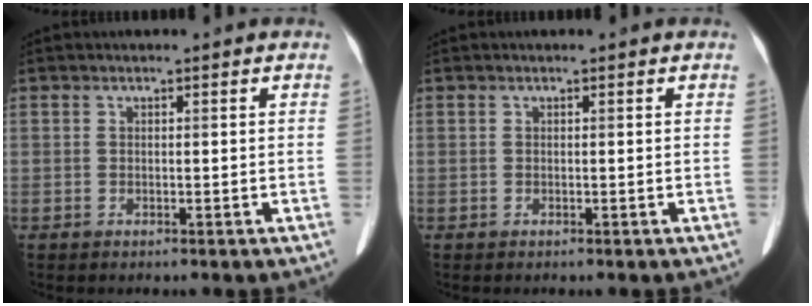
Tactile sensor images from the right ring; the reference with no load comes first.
{"total": 0.0}